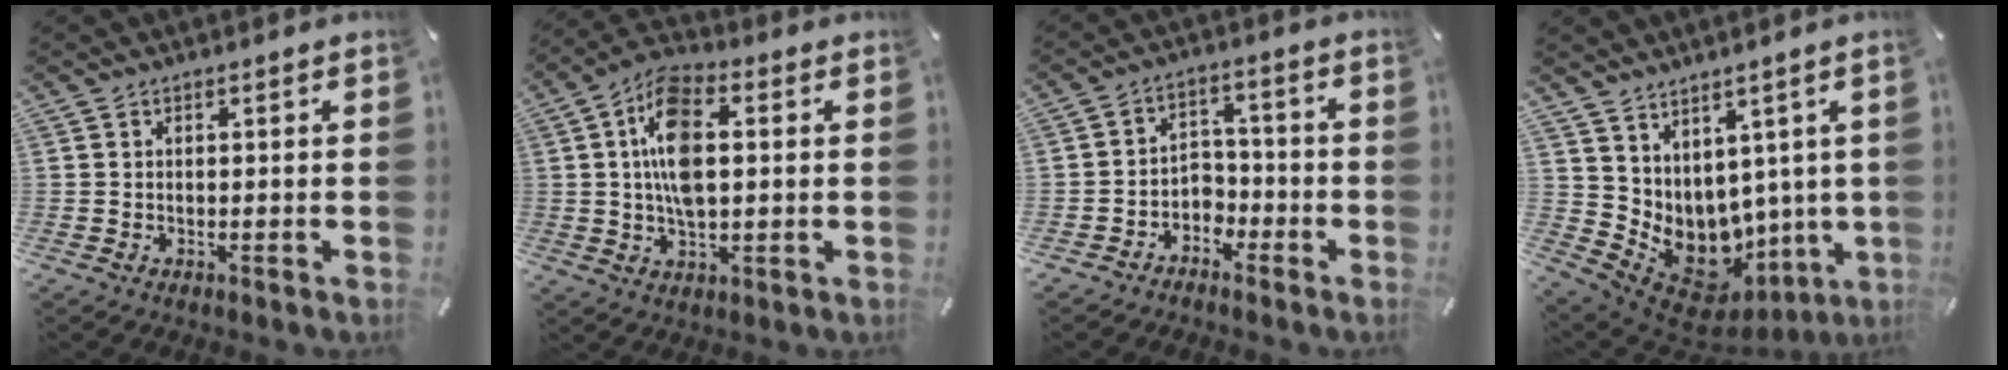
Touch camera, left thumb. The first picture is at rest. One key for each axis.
{"total": 12.2, "fx": 1.6, "fy": 6.7, "fz": 10.1, "tx": -0.198, "ty": 0.005, "tz": 0.026}
{"total": 4.8, "fx": -2.9, "fy": 3.8, "fz": 0.6, "tx": -0.011, "ty": 0.018, "tz": -0.058}
{"total": 9.0, "fx": 0.2, "fy": 8.4, "fz": 3.1, "tx": -0.057, "ty": -0.049, "tz": 0.027}